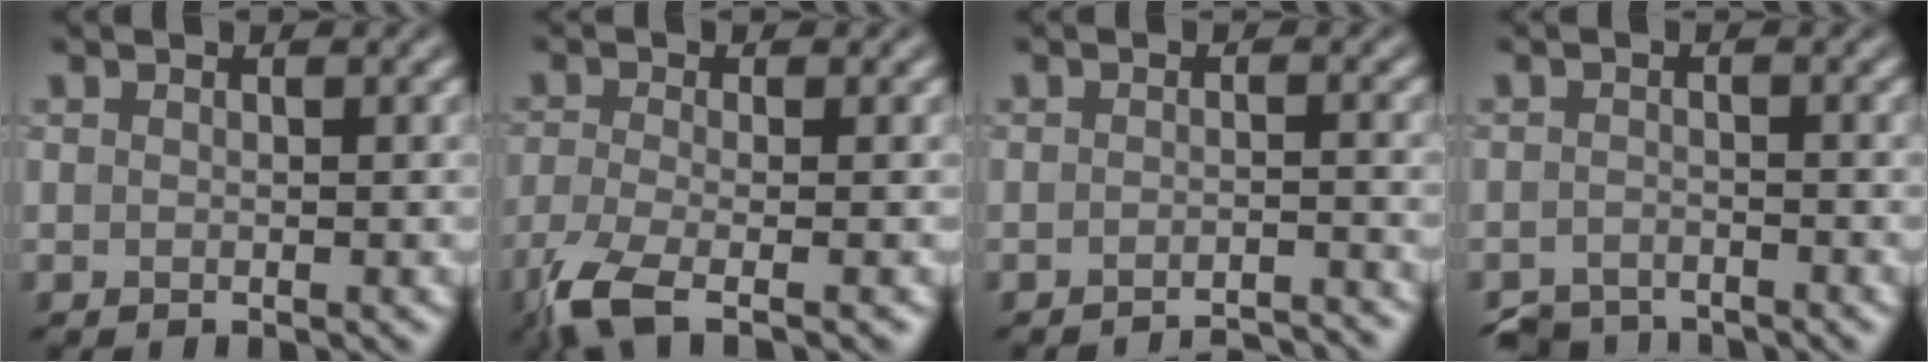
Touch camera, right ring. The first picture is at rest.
{"total": 5.3, "force": [-3.4, 1.4, 3.8], "torque": [-0.090, -0.015, -0.081]}
{"total": 3.7, "force": [-3.6, 0.0, 0.8], "torque": [-0.013, 0.007, -0.050]}
{"total": 3.6, "force": [-3.4, 1.0, 0.6], "torque": [-0.006, -0.005, -0.067]}